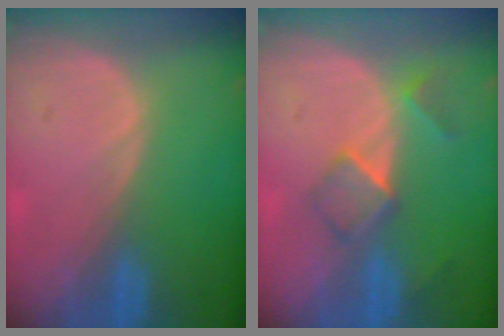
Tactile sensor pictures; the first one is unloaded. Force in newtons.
{"total": 5.2, "press": 4.5, "slide": 2.7}